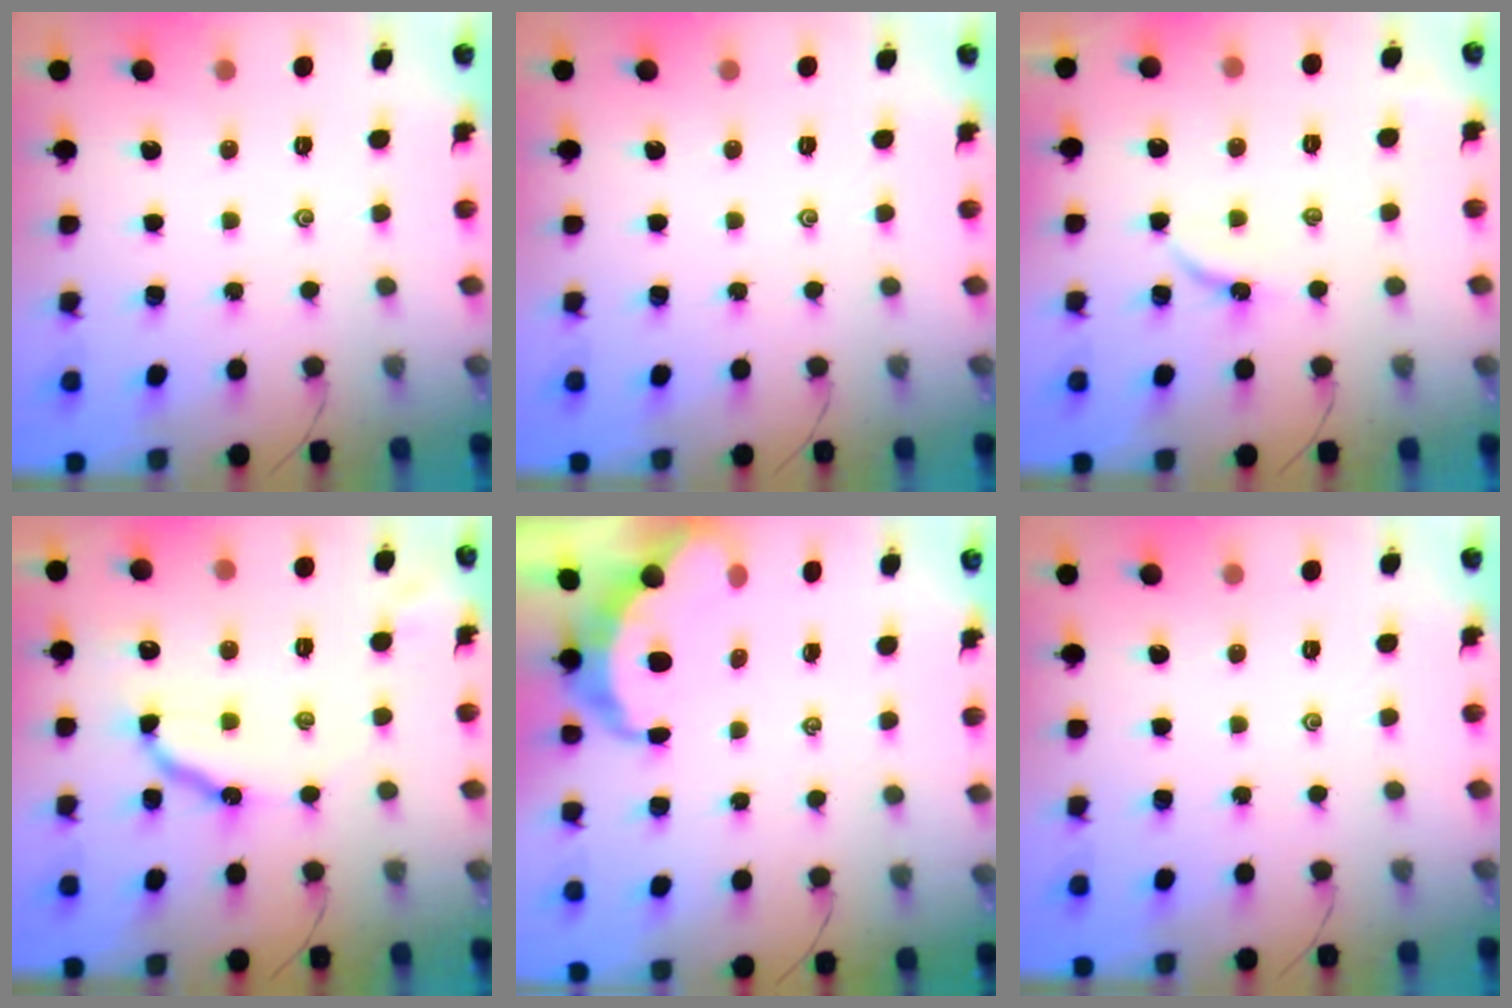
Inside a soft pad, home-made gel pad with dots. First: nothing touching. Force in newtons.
{"total": 0.0}
{"total": 4.2, "press": 4.1, "slide": 0.6}
{"total": 9.6, "press": 9.5, "slide": 0.9}
{"total": 5.6, "press": 5.6, "slide": 0.3}
{"total": 0.0}